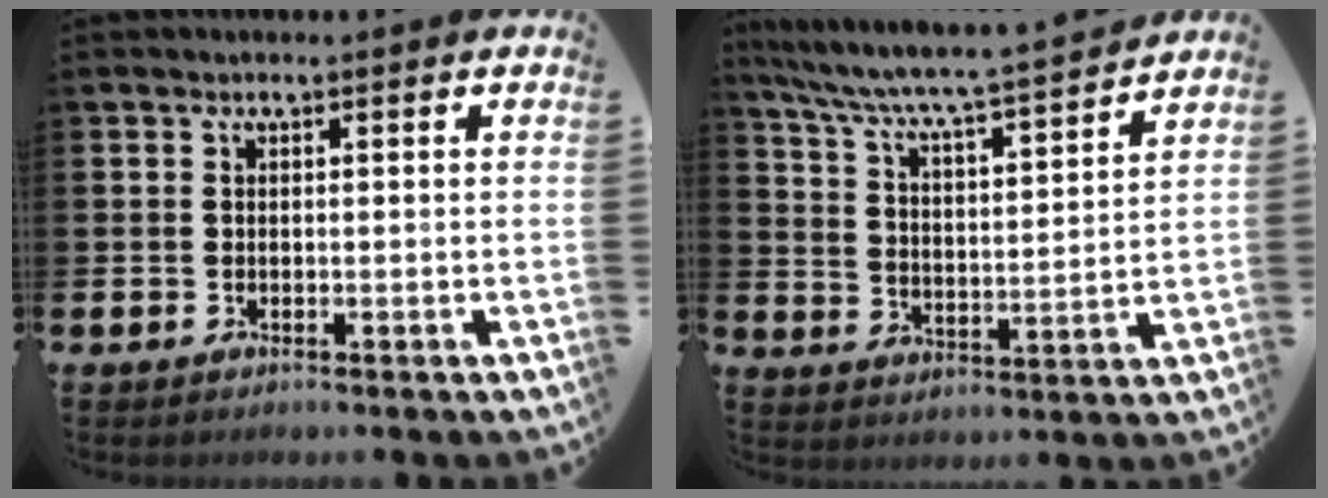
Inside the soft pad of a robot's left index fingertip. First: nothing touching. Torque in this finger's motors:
{"motor_torque": [0.57, -0.64, 0.41, 0.21]}